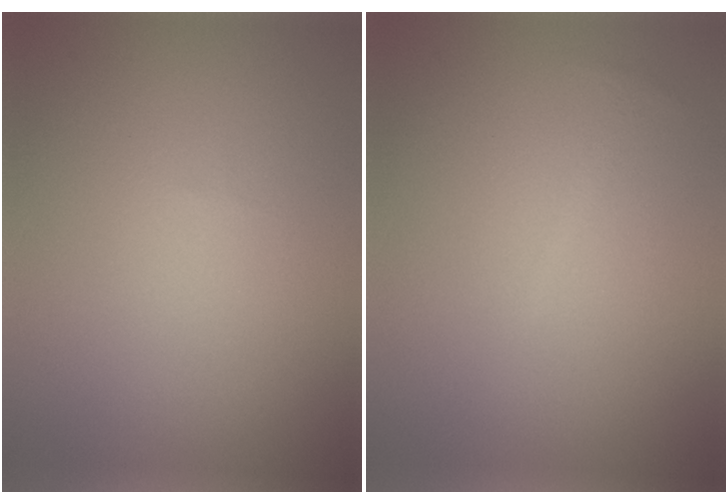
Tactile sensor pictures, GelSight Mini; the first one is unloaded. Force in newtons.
{"total": 0.7, "press": 0.7, "slide": 0.1}